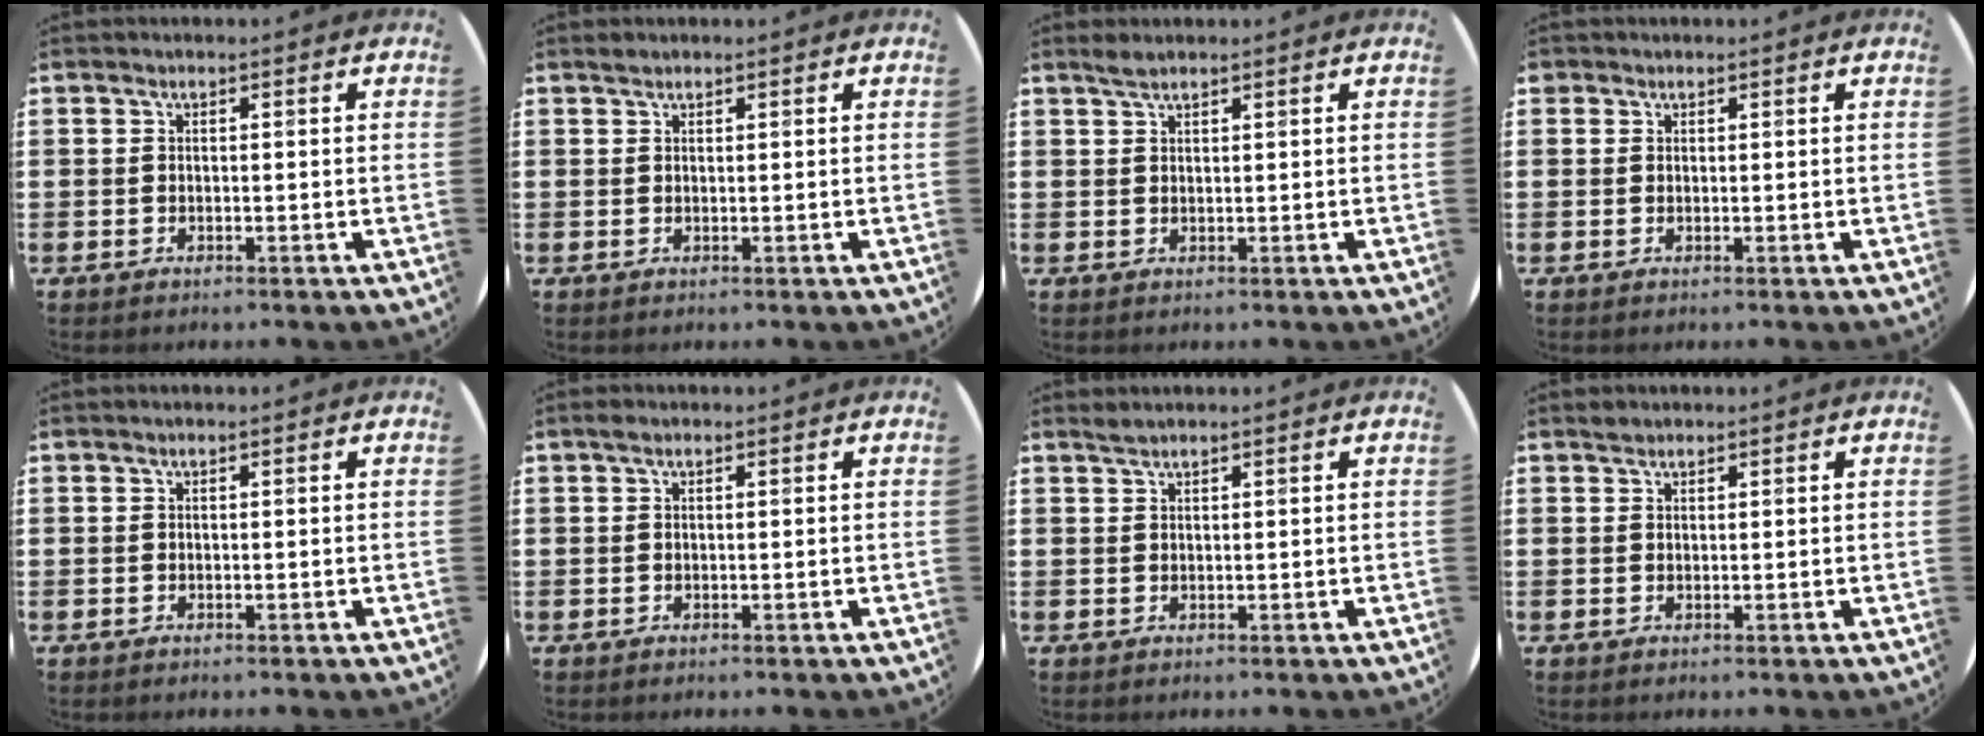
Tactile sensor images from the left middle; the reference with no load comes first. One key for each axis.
{"total": 0.5, "fx": 0.5, "fy": 0.2, "fz": 0.0, "tx": 0.000, "ty": 0.003, "tz": 0.010}
{"total": 1.3, "fx": 1.2, "fy": 0.2, "fz": 0.5, "tx": -0.012, "ty": 0.003, "tz": 0.022}
{"total": 0.6, "fx": 0.4, "fy": 0.3, "fz": -0.1, "tx": 0.003, "ty": 0.005, "tz": 0.008}
{"total": 0.0}
{"total": 0.7, "fx": 0.5, "fy": 0.4, "fz": 0.3, "tx": 0.001, "ty": 0.001, "tz": 0.006}
{"total": 0.9, "fx": 0.9, "fy": -0.1, "fz": 0.2, "tx": -0.004, "ty": 0.000, "tz": 0.017}
{"total": 0.8, "fx": 0.7, "fy": 0.3, "fz": 0.0, "tx": 0.007, "ty": -0.001, "tz": 0.012}